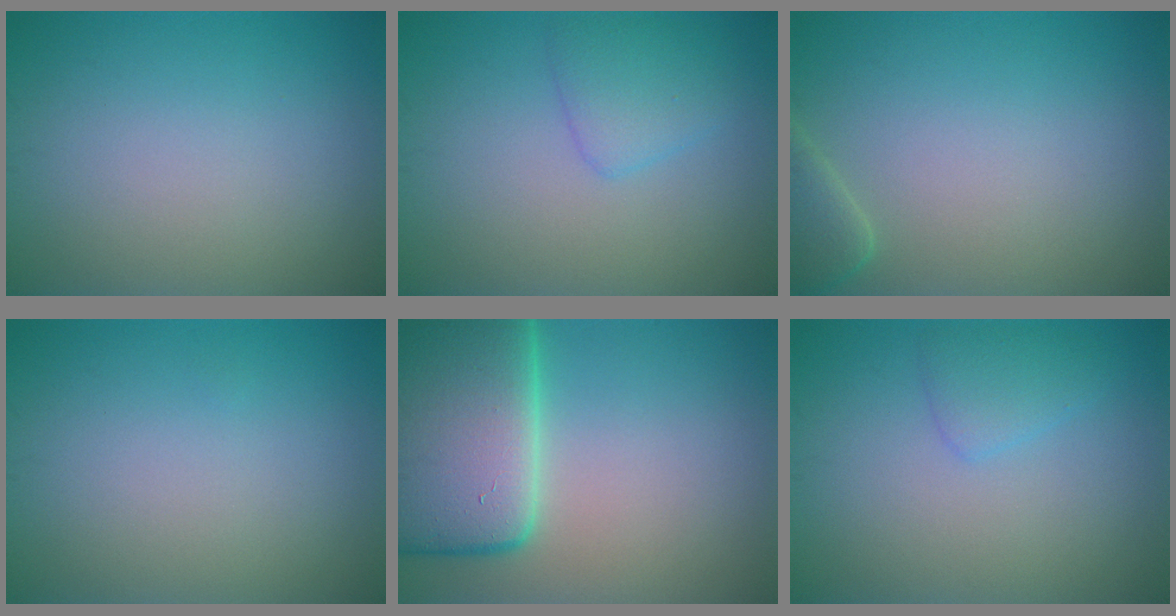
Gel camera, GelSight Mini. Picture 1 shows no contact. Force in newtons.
{"total": 2.5, "press": 2.4, "slide": 0.2}
{"total": 2.3, "press": 2.3, "slide": 0.3}
{"total": 0.0}
{"total": 15.0, "press": 14.9, "slide": 1.1}
{"total": 1.8, "press": 1.8, "slide": 0.2}